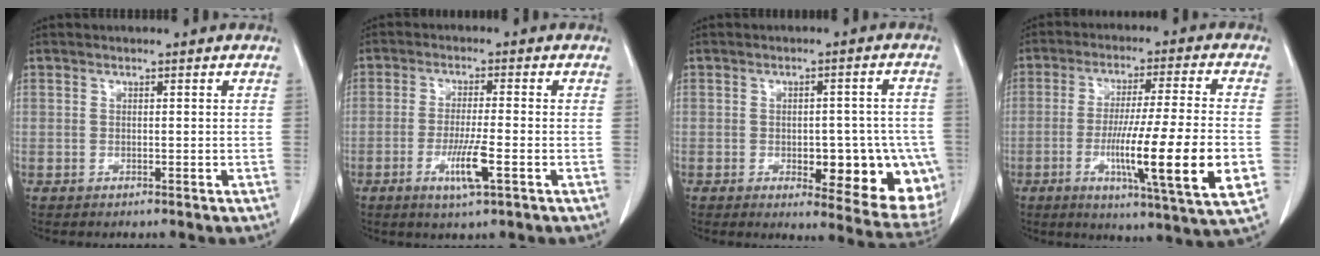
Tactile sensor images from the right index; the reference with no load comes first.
{"total": 6.0, "force": [-2.3, 0.0, 5.5], "torque": [-0.106, -0.013, -0.042]}
{"total": 14.8, "force": [-4.3, 5.2, 13.2], "torque": [-0.096, 0.012, -0.038]}
{"total": 17.6, "force": [-4.3, -0.3, 17.1], "torque": [-0.261, -0.023, -0.069]}